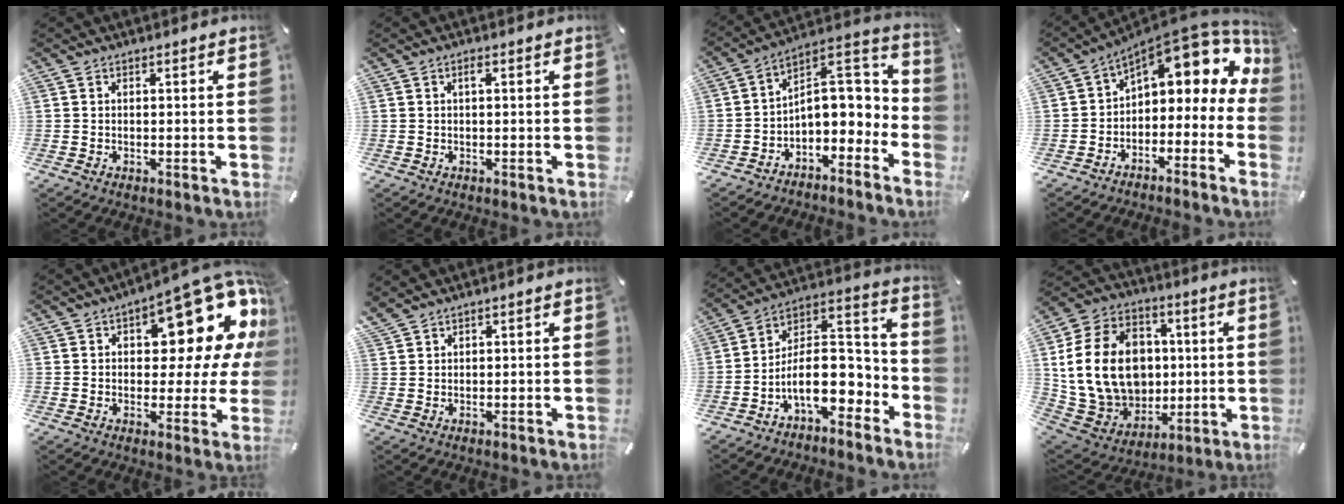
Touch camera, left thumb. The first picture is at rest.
{"total": 1.1, "force": [0.2, 0.2, 1.1], "torque": [-0.021, 0.002, 0.003]}
{"total": 9.1, "force": [0.6, 6.5, 6.3], "torque": [-0.070, -0.030, 0.014]}
{"total": 9.9, "force": [6.0, 4.9, 6.2], "torque": [-0.088, -0.060, 0.099]}
{"total": 17.8, "force": [10.2, 7.6, 12.5], "torque": [-0.158, -0.084, 0.167]}
{"total": 1.9, "force": [1.7, 0.4, 0.8], "torque": [-0.017, -0.003, 0.034]}
{"total": 14.4, "force": [-5.1, 8.0, 10.8], "torque": [-0.185, 0.000, -0.084]}
{"total": 22.4, "force": [2.4, 17.8, 13.4], "torque": [-0.264, -0.004, 0.058]}